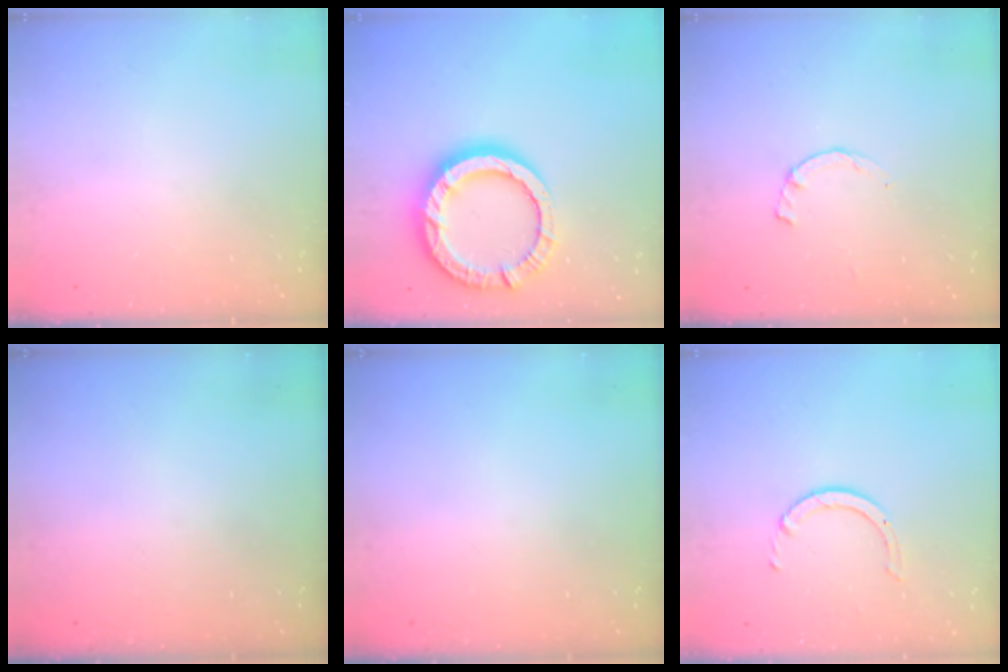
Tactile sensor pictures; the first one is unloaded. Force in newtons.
{"total": 15.9, "press": 15.8, "slide": 1.6}
{"total": 1.2, "press": 1.1, "slide": 0.3}
{"total": 0.0}
{"total": 0.0}
{"total": 2.5, "press": 2.5, "slide": 0.2}